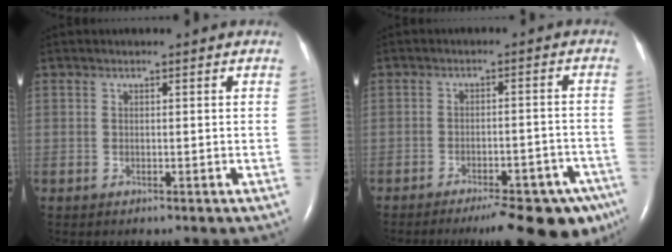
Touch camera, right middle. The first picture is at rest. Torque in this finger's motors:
{"motor_torque": [1.20, -0.94, 0.36, 0.10]}